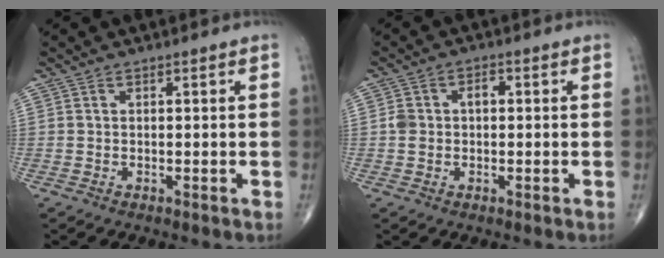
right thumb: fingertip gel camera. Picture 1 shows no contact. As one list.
[{"total": 3.9, "force": [0.2, 2.8, 2.7], "torque": [-0.048, 0.019, 0.004]}]